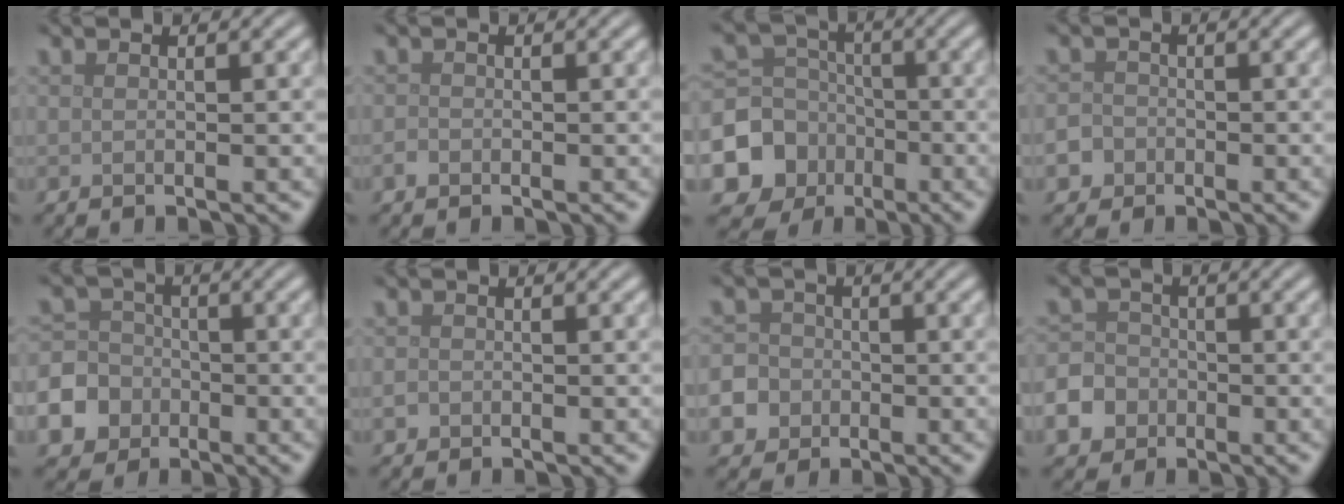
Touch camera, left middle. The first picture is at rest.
{"total": 0.7, "force": [-0.4, 0.5, 0.3], "torque": [-0.005, -0.002, -0.010]}
{"total": 7.7, "force": [-3.0, 6.8, 2.2], "torque": [-0.057, -0.008, -0.077]}
{"total": 3.4, "force": [-1.8, 2.8, 0.7], "torque": [0.001, -0.004, -0.038]}
{"total": 8.0, "force": [-3.5, 6.9, 2.0], "torque": [-0.047, -0.021, -0.088]}
{"total": 0.7, "force": [-0.3, 0.6, 0.2], "torque": [-0.002, -0.003, -0.008]}
{"total": 8.5, "force": [-3.7, 7.4, 2.1], "torque": [-0.057, -0.025, -0.091]}
{"total": 6.0, "force": [-2.9, 5.0, 1.6], "torque": [-0.030, -0.014, -0.068]}